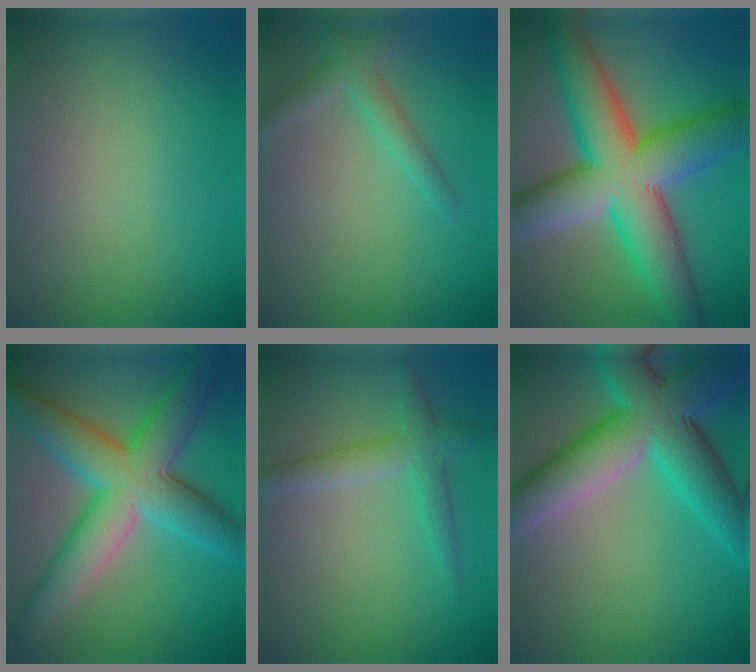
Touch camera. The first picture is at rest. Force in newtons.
{"total": 2.1, "press": 2.1, "slide": 0.1}
{"total": 12.5, "press": 12.5, "slide": 0.5}
{"total": 9.6, "press": 9.6, "slide": 0.3}
{"total": 2.8, "press": 2.8, "slide": 0.1}
{"total": 10.2, "press": 10.1, "slide": 0.2}